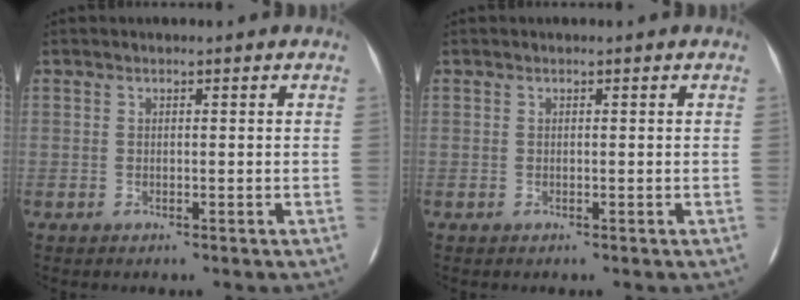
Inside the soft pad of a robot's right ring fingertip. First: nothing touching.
{"total": 0.0}